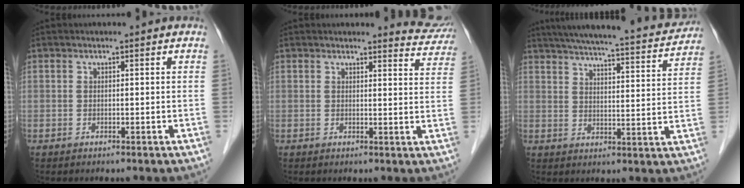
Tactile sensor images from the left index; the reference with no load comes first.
{"total": 5.0, "force": [4.9, 0.8, -0.3], "torque": [0.013, -0.031, 0.031]}
{"total": 22.4, "force": [20.4, 2.1, 9.1], "torque": [-0.145, -0.015, 0.264]}